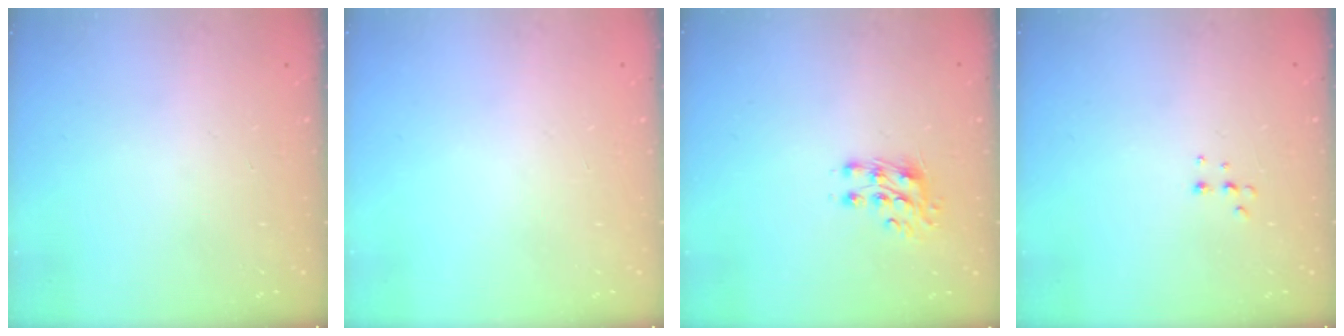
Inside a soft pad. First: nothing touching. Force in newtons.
{"total": 0.0}
{"total": 7.8, "press": 7.7, "slide": 0.8}
{"total": 4.0, "press": 4.0, "slide": 0.8}